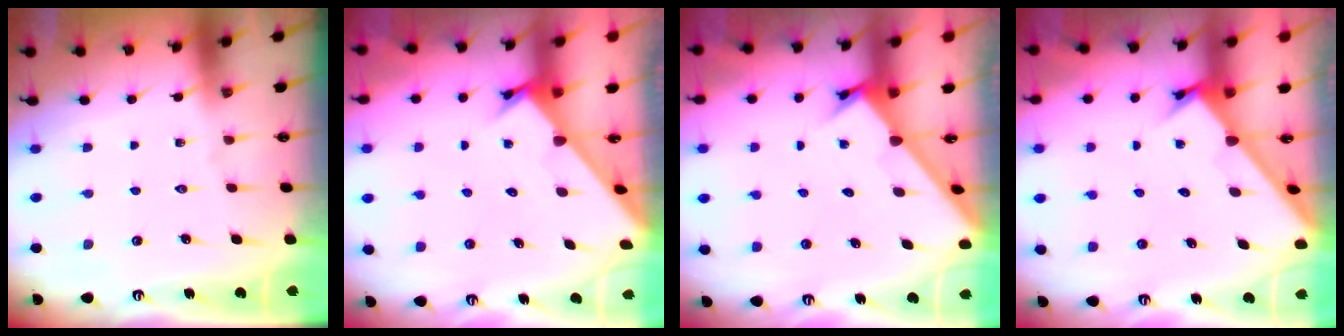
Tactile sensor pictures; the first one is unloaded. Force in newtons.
{"total": 2.1, "press": 2.1, "slide": 0.1}
{"total": 1.9, "press": 1.9, "slide": 0.1}
{"total": 2.1, "press": 2.1, "slide": 0.2}